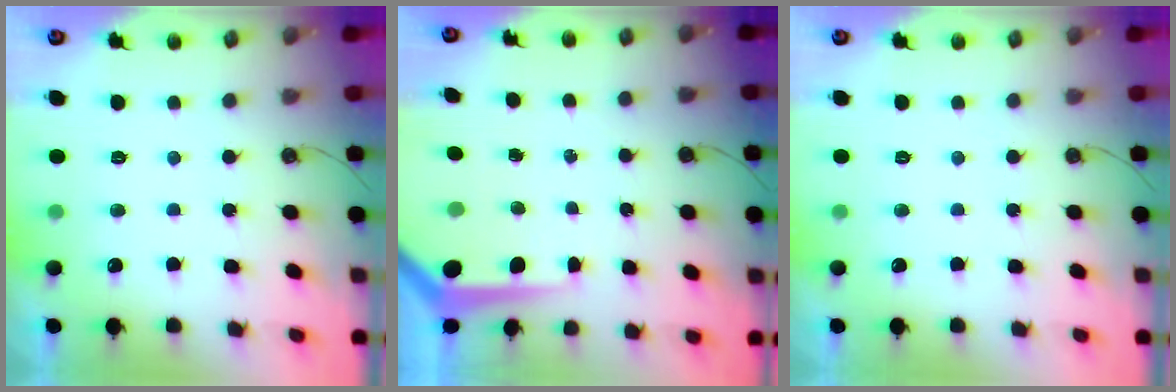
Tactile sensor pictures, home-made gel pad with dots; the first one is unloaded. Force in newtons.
{"total": 6.6, "press": 6.6, "slide": 0.5}
{"total": 0.0}